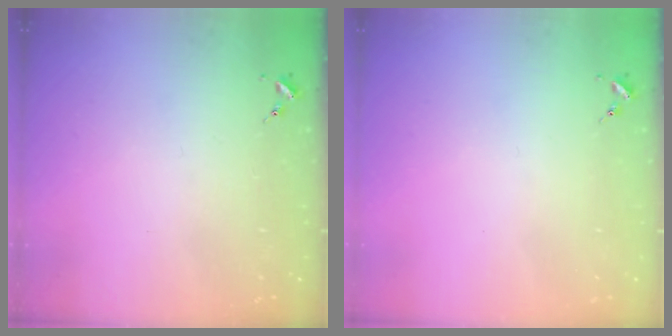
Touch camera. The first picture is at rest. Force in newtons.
{"total": 0.0}